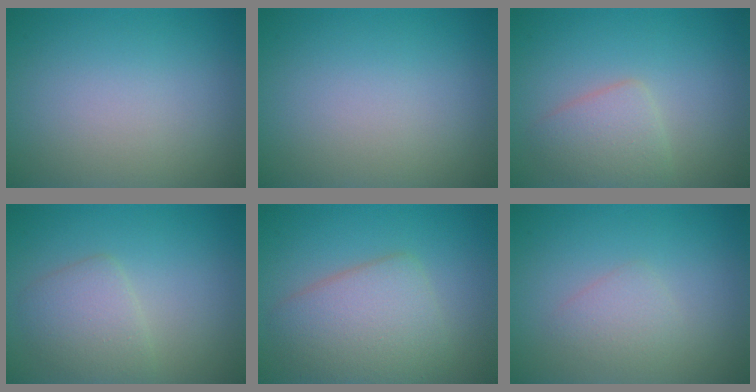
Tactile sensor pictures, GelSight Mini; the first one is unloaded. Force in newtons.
{"total": 0.0}
{"total": 2.6, "press": 2.6, "slide": 0.2}
{"total": 2.9, "press": 2.9, "slide": 0.2}
{"total": 5.3, "press": 5.2, "slide": 0.3}
{"total": 1.7, "press": 1.7, "slide": 0.1}